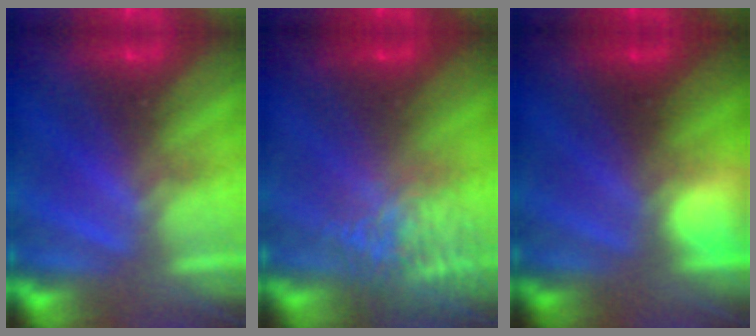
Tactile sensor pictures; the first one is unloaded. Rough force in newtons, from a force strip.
{"total": 5.7}
{"total": 2.6}